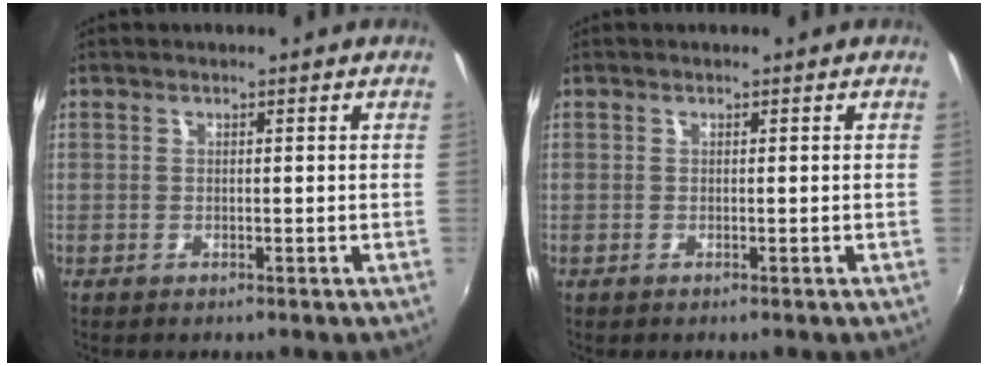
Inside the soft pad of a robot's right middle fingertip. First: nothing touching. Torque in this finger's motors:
{"motor_torque": [-0.06, -0.16, 0.00, 0.01]}